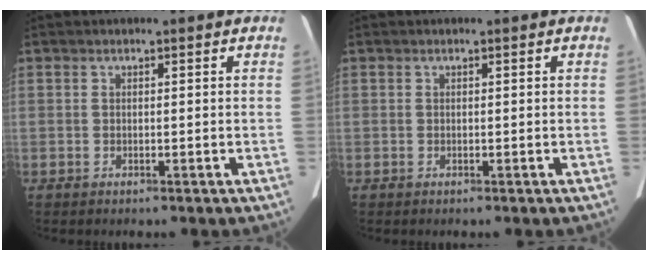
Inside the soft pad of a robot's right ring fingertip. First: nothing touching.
{"total": 0.0}